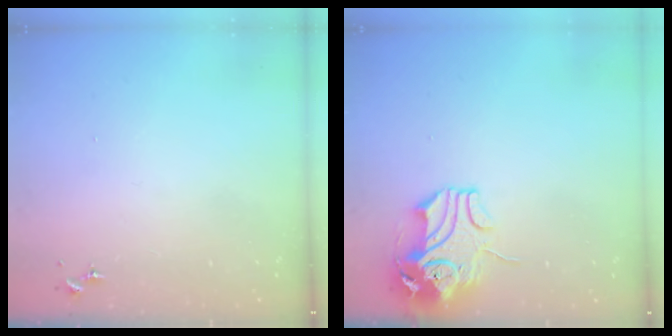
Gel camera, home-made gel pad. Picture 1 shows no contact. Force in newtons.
{"total": 11.3, "press": 11.2, "slide": 2.0}